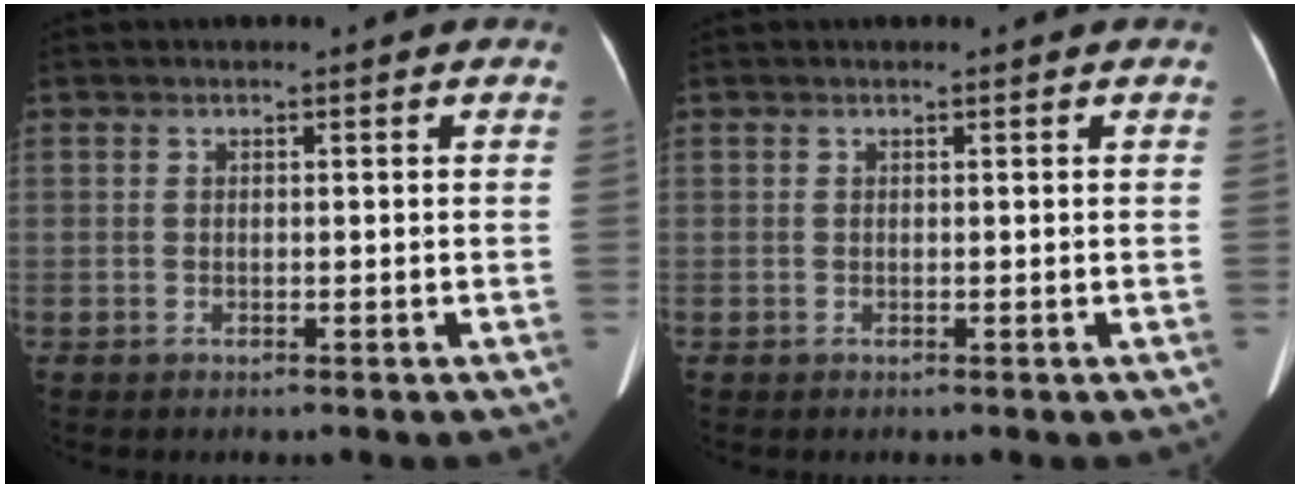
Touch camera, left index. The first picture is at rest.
{"total": 0.0}